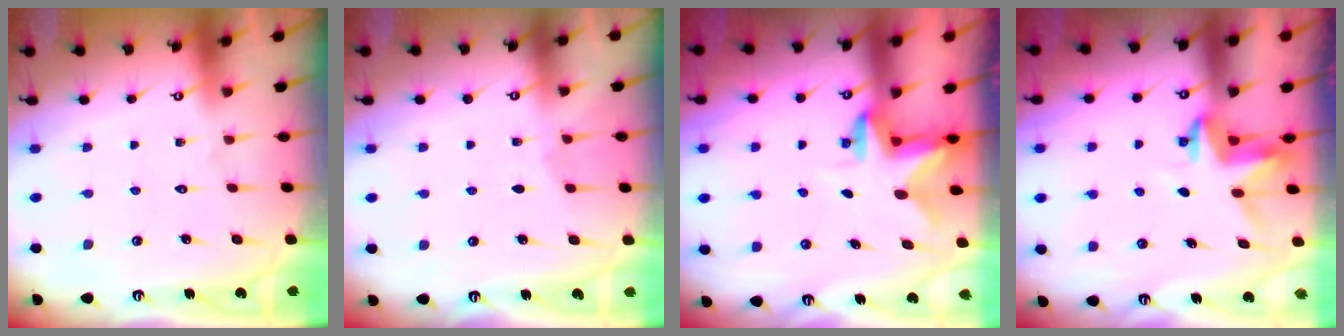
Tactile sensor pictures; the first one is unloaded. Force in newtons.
{"total": 2.5, "press": 2.5, "slide": 0.4}
{"total": 2.7, "press": 2.7, "slide": 0.5}
{"total": 3.8, "press": 3.8, "slide": 0.3}